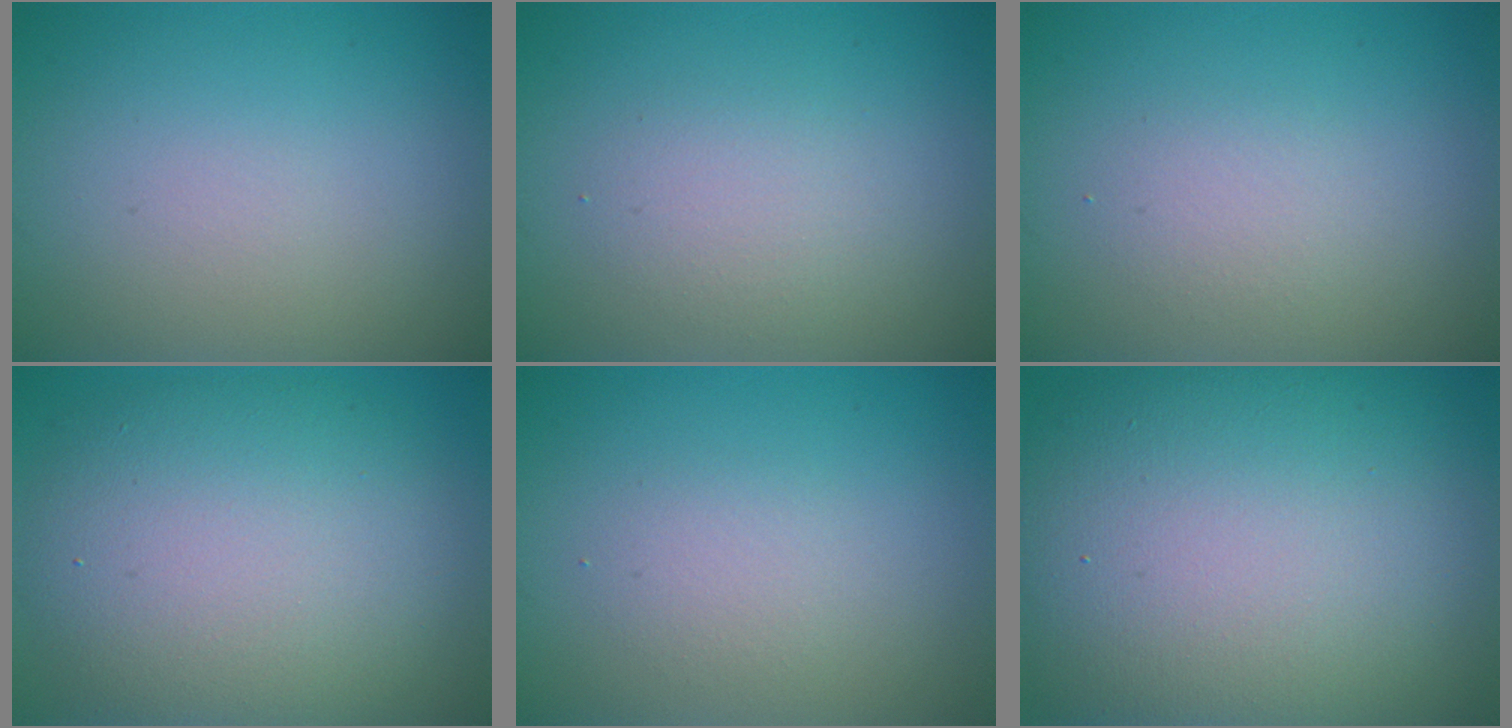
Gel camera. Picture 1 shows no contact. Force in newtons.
{"total": 5.3, "press": 5.2, "slide": 0.2}
{"total": 1.5, "press": 1.5, "slide": 0.1}
{"total": 10.1, "press": 10.1, "slide": 0.3}
{"total": 1.5, "press": 1.5, "slide": 0.1}
{"total": 16.4, "press": 16.4, "slide": 1.5}